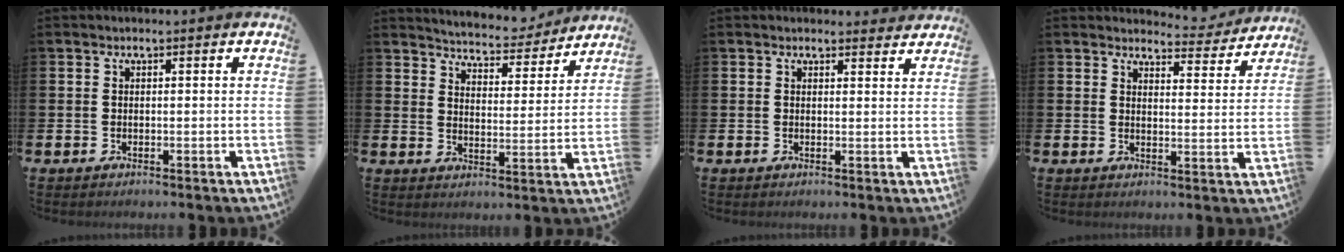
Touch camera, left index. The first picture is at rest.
{"total": 5.6, "force": [5.6, 0.8, 0.3], "torque": [-0.017, -0.046, 0.094]}
{"total": 1.6, "force": [1.5, 0.4, 0.0], "torque": [0.015, -0.009, 0.024]}
{"total": 3.9, "force": [3.7, 1.0, 0.2], "torque": [0.002, -0.033, 0.060]}